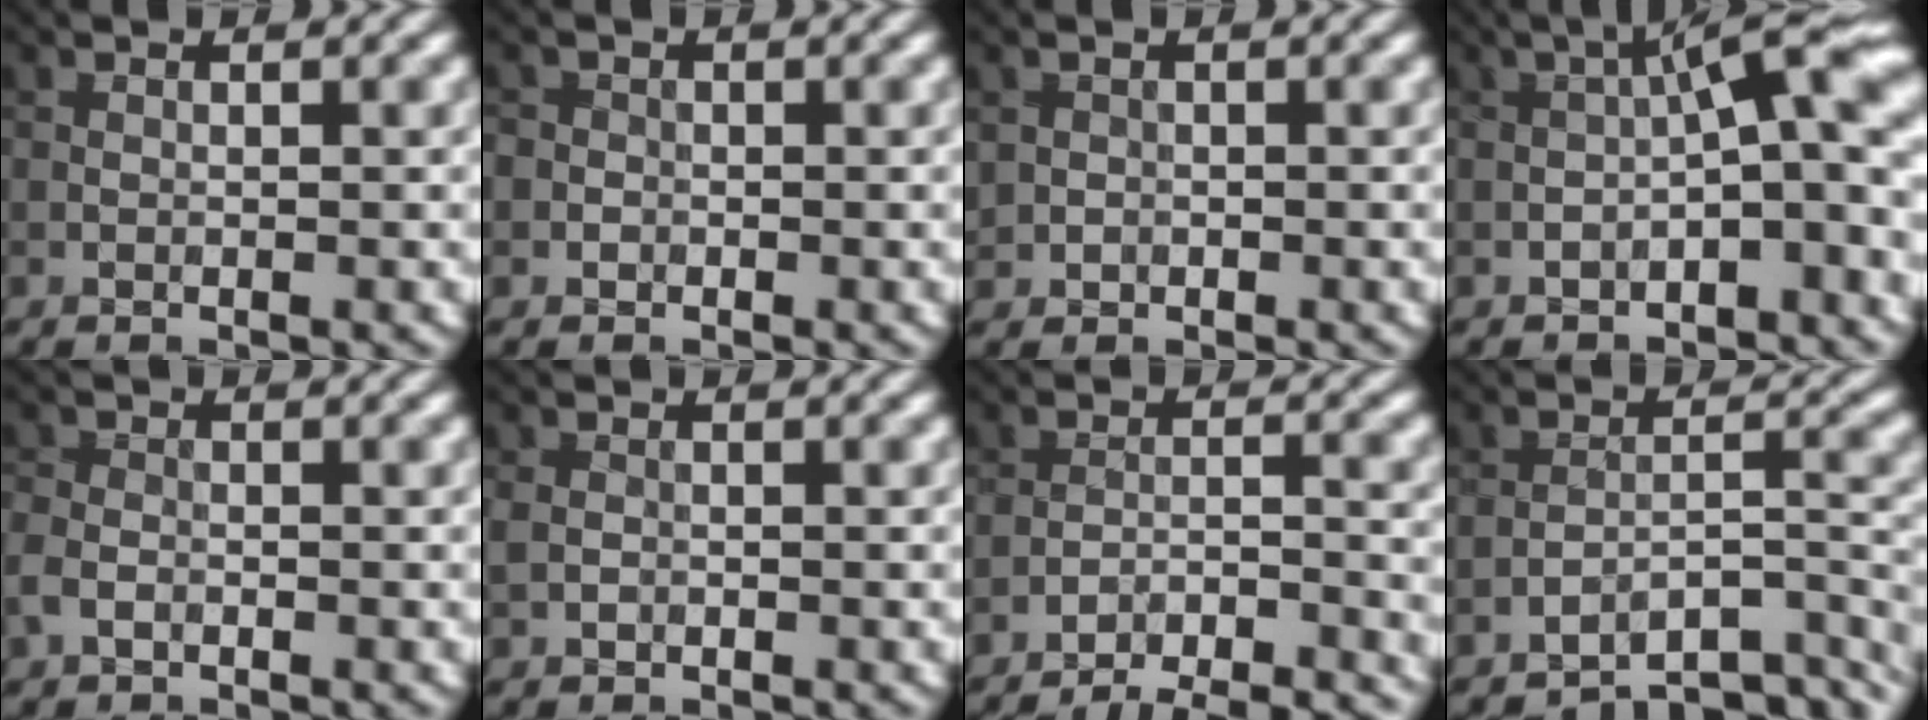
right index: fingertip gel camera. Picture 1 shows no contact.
{"total": 1.3, "force": [-0.2, 1.3, 0.2], "torque": [0.011, 0.002, -0.009]}
{"total": 0.9, "force": [0.0, 0.9, 0.0], "torque": [0.009, -0.004, 0.000]}
{"total": 6.6, "force": [-0.9, 1.5, 6.4], "torque": [-0.082, 0.024, -0.024]}
{"total": 1.8, "force": [-0.9, 1.3, 0.9], "torque": [-0.021, -0.001, -0.024]}
{"total": 1.1, "force": [-0.1, 0.9, 0.6], "torque": [-0.011, -0.001, -0.004]}
{"total": 9.3, "force": [-8.8, 1.7, 2.5], "torque": [-0.026, 0.007, -0.120]}
{"total": 6.8, "force": [-6.1, 1.3, 2.8], "torque": [-0.033, -0.001, -0.098]}